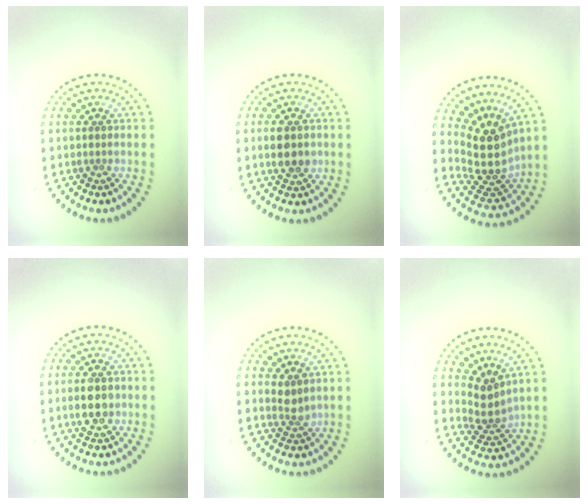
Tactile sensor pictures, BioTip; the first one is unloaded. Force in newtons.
{"total": 3.1, "press": 3.1, "slide": 0.2}
{"total": 4.8, "press": 3.6, "slide": 3.1}
{"total": 3.2, "press": 3.2, "slide": 0.2}
{"total": 1.7, "press": 1.5, "slide": 0.7}
{"total": 2.8, "press": 1.9, "slide": 2.0}